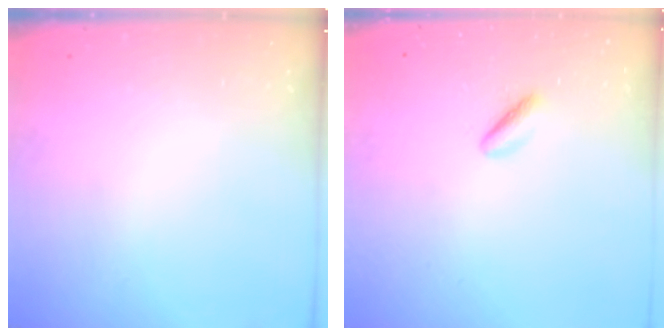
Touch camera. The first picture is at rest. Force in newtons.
{"total": 2.5, "press": 2.3, "slide": 0.8}